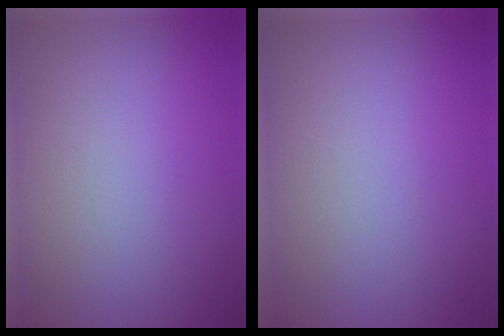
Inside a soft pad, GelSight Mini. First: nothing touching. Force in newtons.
{"total": 0.0}